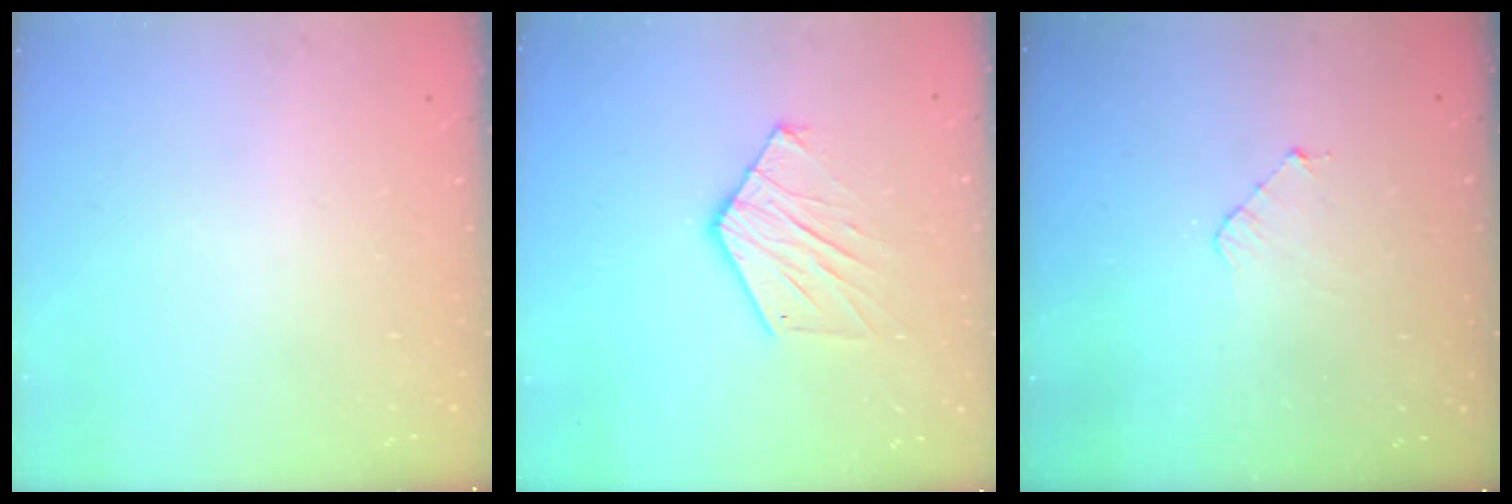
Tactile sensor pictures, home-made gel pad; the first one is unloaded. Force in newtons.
{"total": 10.9, "press": 10.9, "slide": 0.9}
{"total": 3.7, "press": 3.6, "slide": 0.3}